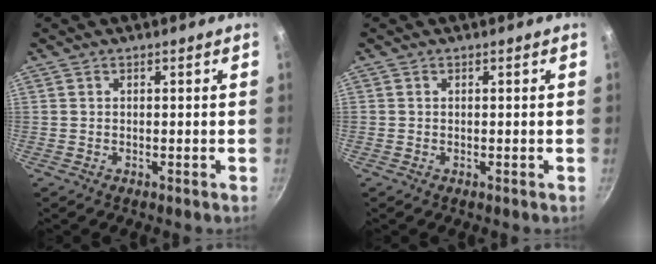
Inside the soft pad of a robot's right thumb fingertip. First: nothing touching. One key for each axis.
{"total": 0.0}